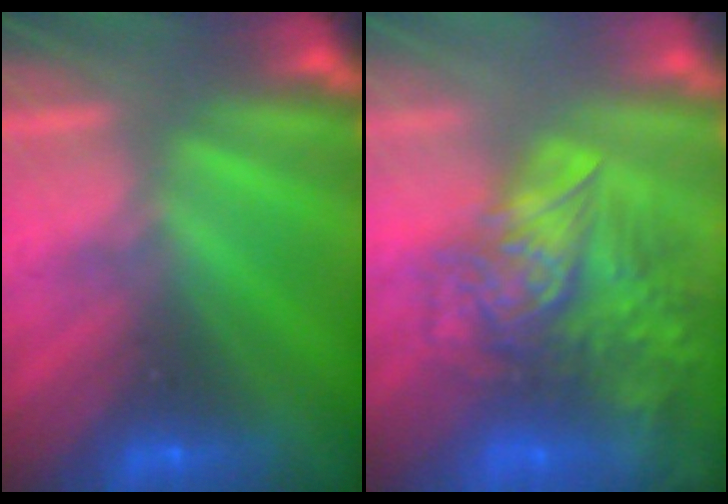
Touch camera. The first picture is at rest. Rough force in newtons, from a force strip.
{"total": 8.5}